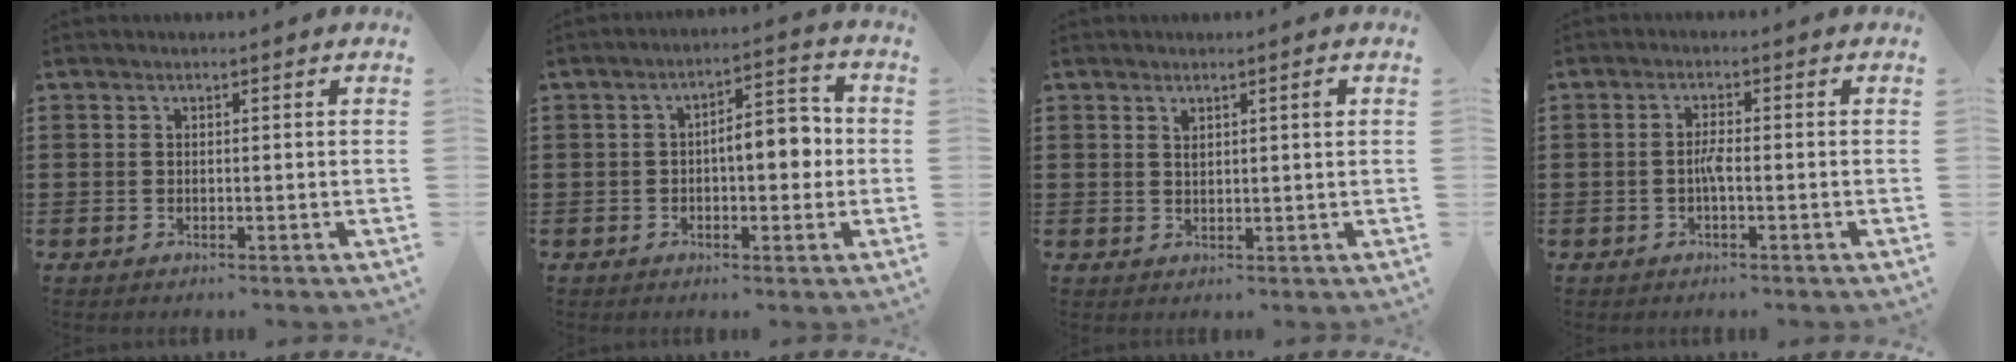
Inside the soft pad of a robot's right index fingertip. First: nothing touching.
{"total": 6.1, "force": [-0.4, 2.9, 5.3], "torque": [-0.073, 0.005, -0.015]}
{"total": 1.7, "force": [0.8, 0.3, 1.4], "torque": [-0.020, -0.001, 0.011]}
{"total": 2.4, "force": [-0.7, 0.3, 2.3], "torque": [-0.052, -0.002, -0.015]}